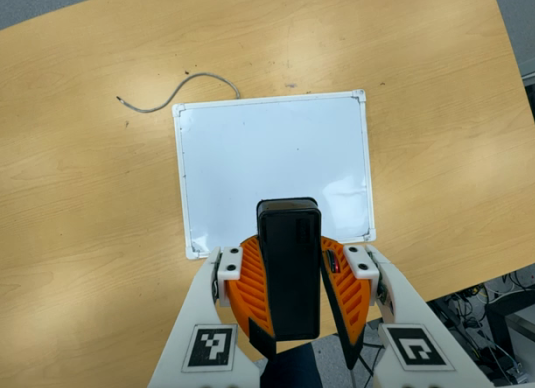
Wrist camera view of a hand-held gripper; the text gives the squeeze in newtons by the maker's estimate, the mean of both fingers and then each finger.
{"total": 9.8, "left": 9.8, "right": 9.8}